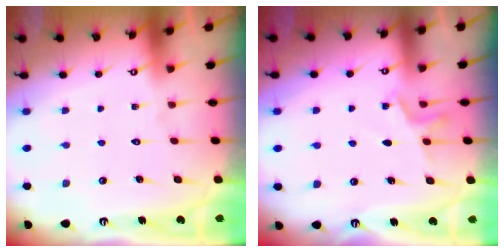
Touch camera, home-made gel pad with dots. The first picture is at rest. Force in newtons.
{"total": 6.2, "press": 5.9, "slide": 2.0}